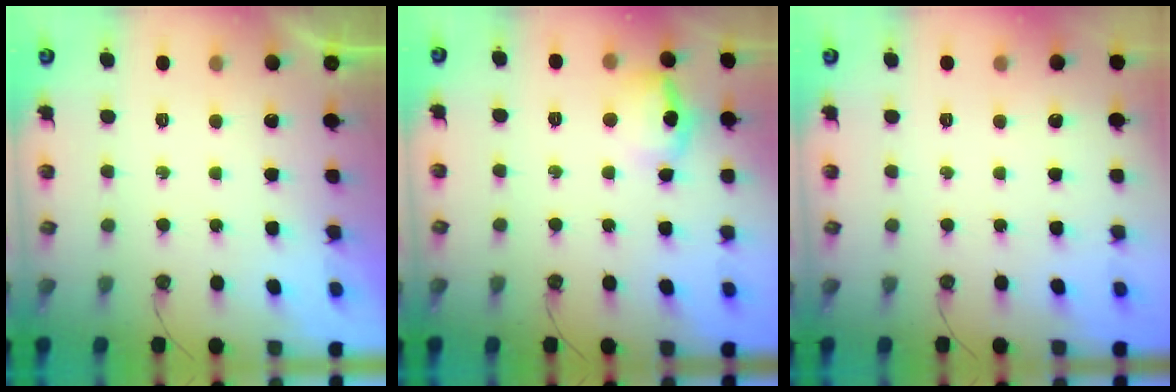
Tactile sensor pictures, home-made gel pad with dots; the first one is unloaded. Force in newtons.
{"total": 11.5, "press": 11.4, "slide": 1.6}
{"total": 0.0}